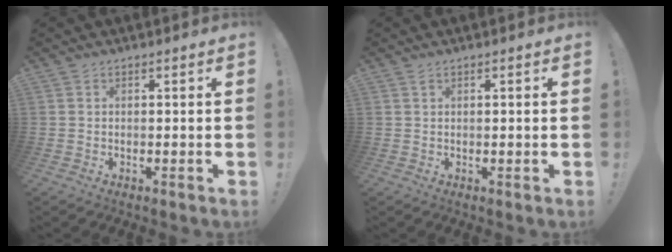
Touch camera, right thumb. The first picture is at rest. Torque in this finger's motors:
{"motor_torque": [-0.16, 0.48, -0.16, 0.09, -0.01]}